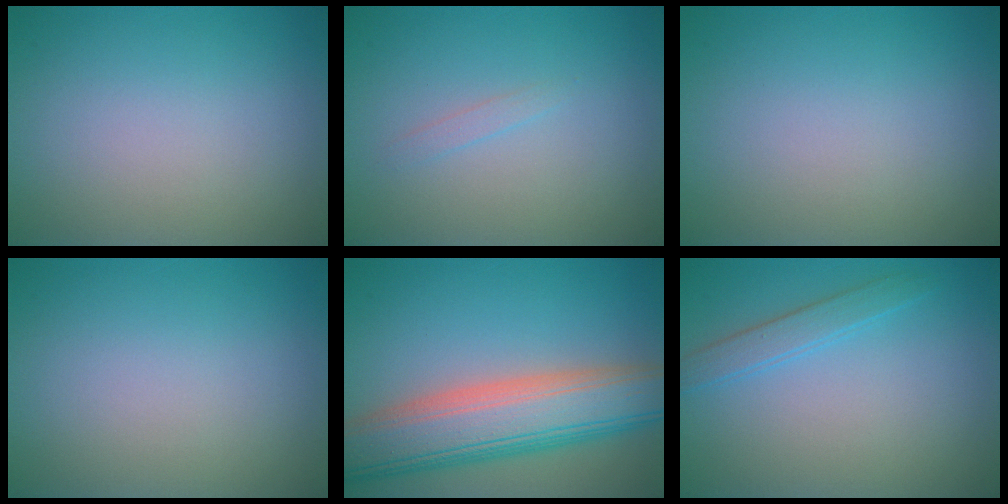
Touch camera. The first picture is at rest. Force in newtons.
{"total": 0.7, "press": 0.7, "slide": 0.0}
{"total": 0.0}
{"total": 0.0}
{"total": 9.9, "press": 9.9, "slide": 0.7}
{"total": 2.0, "press": 2.0, "slide": 0.1}